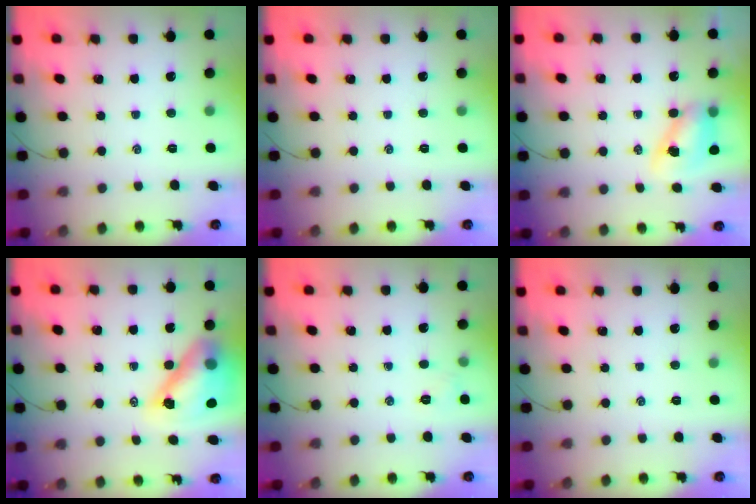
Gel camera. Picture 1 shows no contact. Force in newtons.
{"total": 0.0}
{"total": 8.1, "press": 8.0, "slide": 1.3}
{"total": 14.8, "press": 14.3, "slide": 4.0}
{"total": 3.8, "press": 3.6, "slide": 1.1}
{"total": 0.0}